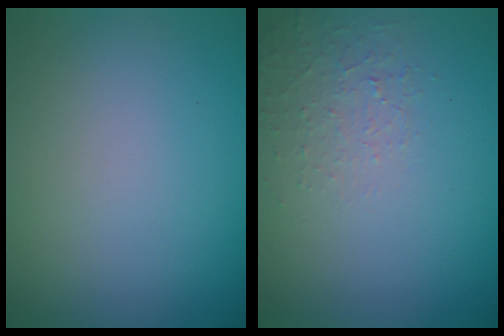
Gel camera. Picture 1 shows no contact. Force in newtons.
{"total": 1.3, "press": 0.4, "slide": 1.2}